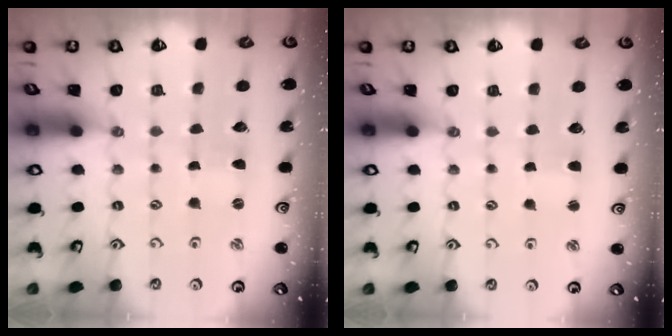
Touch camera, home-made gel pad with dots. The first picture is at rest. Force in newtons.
{"total": 2.4, "press": 2.3, "slide": 0.3}